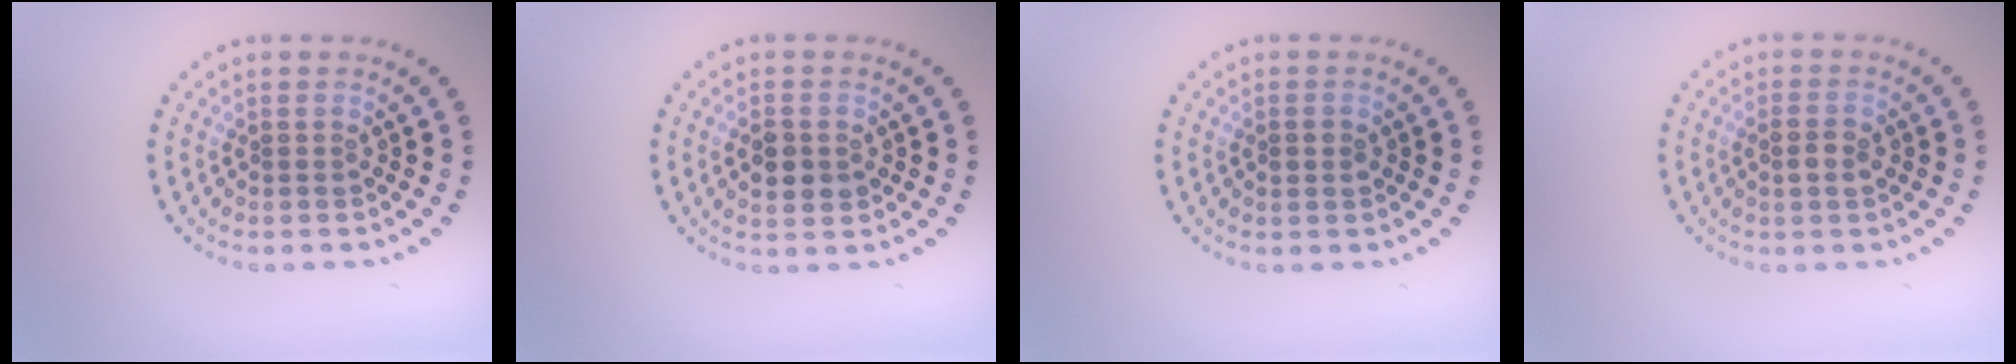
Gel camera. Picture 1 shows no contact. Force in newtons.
{"total": 3.0, "press": 3.0, "slide": 0.1}
{"total": 1.1, "press": 1.1, "slide": 0.2}
{"total": 1.7, "press": 1.7, "slide": 0.1}